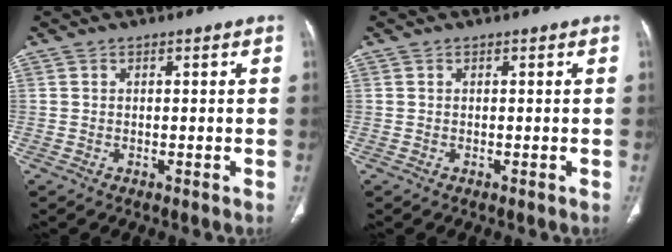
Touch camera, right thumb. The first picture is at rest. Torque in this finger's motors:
{"motor_torque": [-0.08, 0.14, -0.05, -0.05, 0.00]}